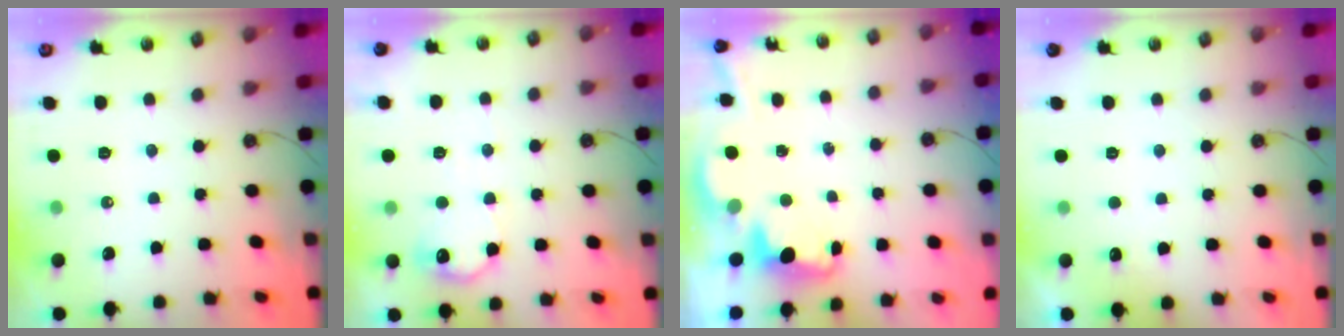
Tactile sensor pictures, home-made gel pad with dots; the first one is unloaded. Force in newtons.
{"total": 11.1, "press": 11.1, "slide": 0.4}
{"total": 3.5, "press": 3.4, "slide": 0.8}
{"total": 3.7, "press": 3.6, "slide": 1.0}